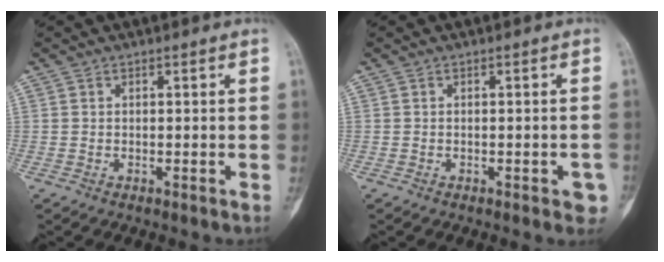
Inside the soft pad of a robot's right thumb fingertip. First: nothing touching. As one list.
[{"total": 2.8, "force": [-1.2, 1.1, 2.3], "torque": [-0.015, 0.006, -0.010]}]